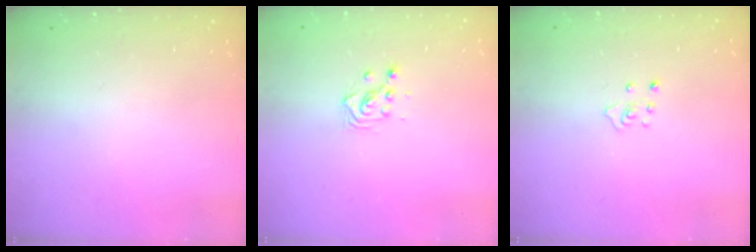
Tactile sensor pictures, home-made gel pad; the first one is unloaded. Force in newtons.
{"total": 2.9, "press": 2.9, "slide": 0.1}
{"total": 3.7, "press": 3.6, "slide": 0.4}